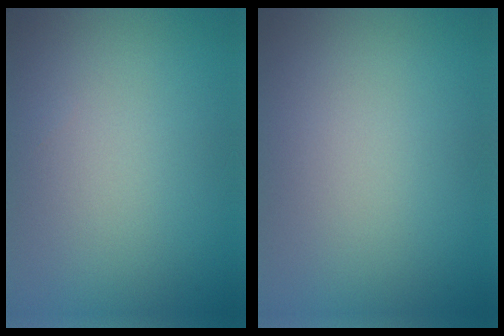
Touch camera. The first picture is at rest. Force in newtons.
{"total": 0.0}